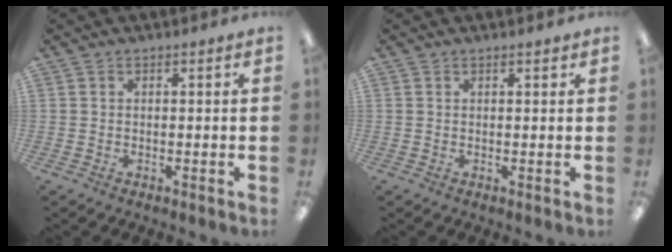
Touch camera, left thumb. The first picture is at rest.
{"total": 0.7, "force": [0.6, 0.2, 0.4], "torque": [-0.002, -0.001, 0.008]}